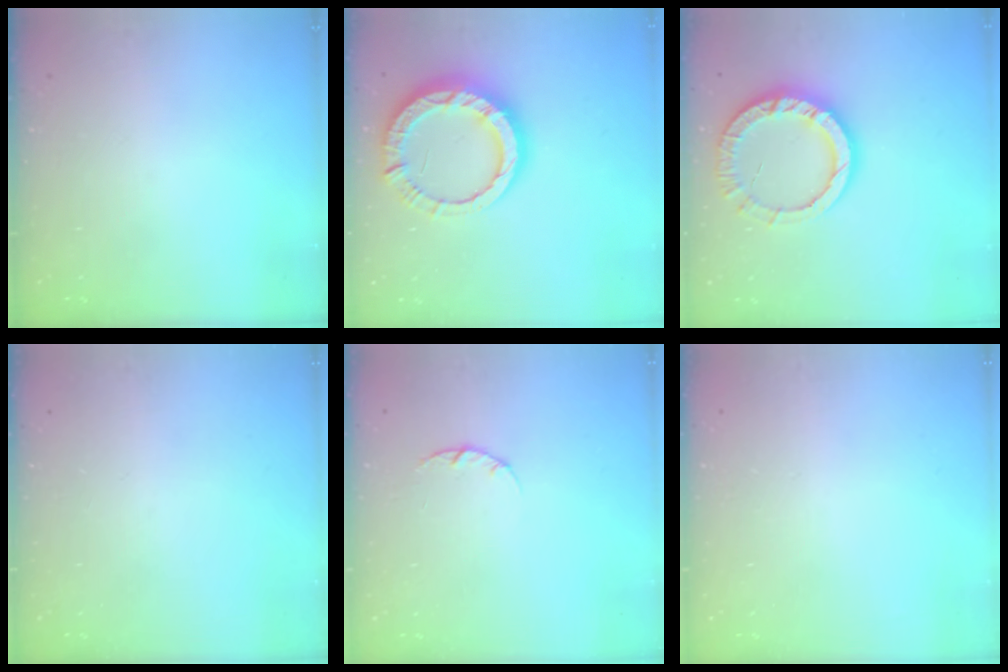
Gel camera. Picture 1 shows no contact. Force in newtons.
{"total": 13.9, "press": 13.8, "slide": 1.5}
{"total": 11.9, "press": 11.8, "slide": 1.9}
{"total": 0.0}
{"total": 3.1, "press": 3.0, "slide": 0.4}
{"total": 2.6, "press": 2.6, "slide": 0.2}